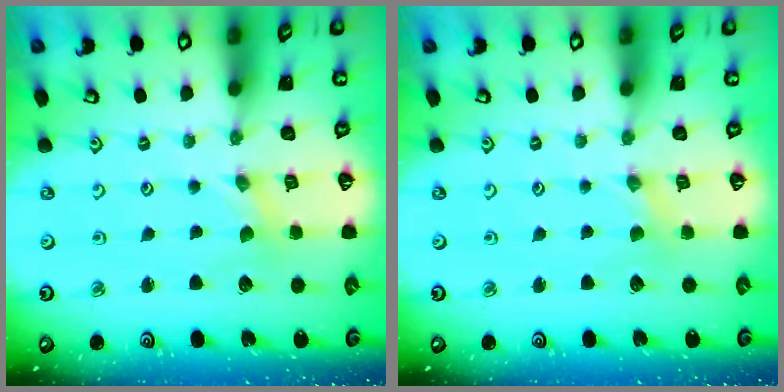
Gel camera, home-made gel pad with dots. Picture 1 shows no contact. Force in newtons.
{"total": 1.7, "press": 1.7, "slide": 0.2}